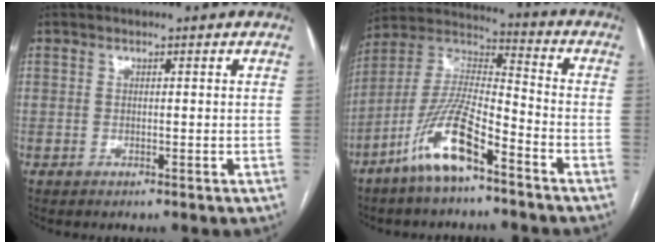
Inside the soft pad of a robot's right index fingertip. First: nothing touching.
{"total": 13.0, "force": [-7.8, 2.5, 10.1], "torque": [-0.214, -0.006, -0.152]}